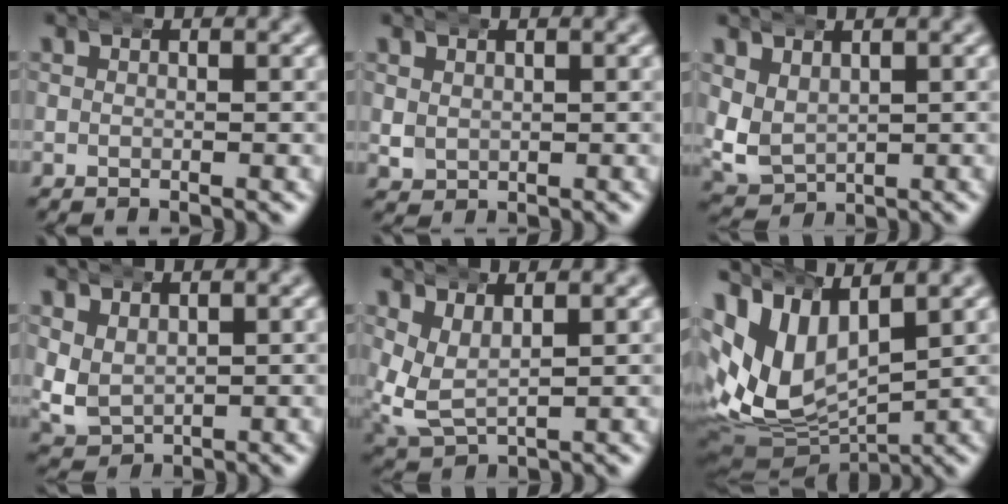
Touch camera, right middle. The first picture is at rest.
{"total": 1.3, "force": [0.7, 1.0, 0.4], "torque": [-0.024, -0.009, 0.024]}
{"total": 4.5, "force": [0.9, 3.8, 2.3], "torque": [-0.083, -0.032, 0.032]}
{"total": 3.7, "force": [1.1, 3.0, 1.8], "torque": [-0.070, -0.028, 0.036]}
{"total": 4.9, "force": [1.6, 3.7, 2.8], "torque": [-0.091, -0.025, 0.042]}
{"total": 12.7, "force": [1.2, 10.0, 7.7], "torque": [-0.174, -0.033, 0.031]}